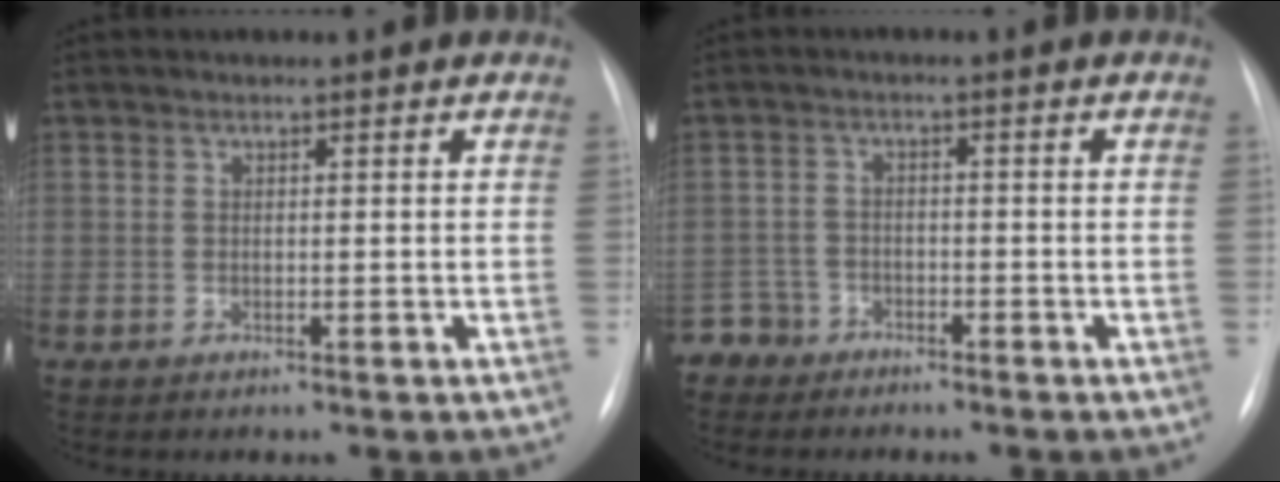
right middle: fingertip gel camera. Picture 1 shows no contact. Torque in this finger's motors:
{"motor_torque": [0.66, -0.62, 0.06, -0.01]}